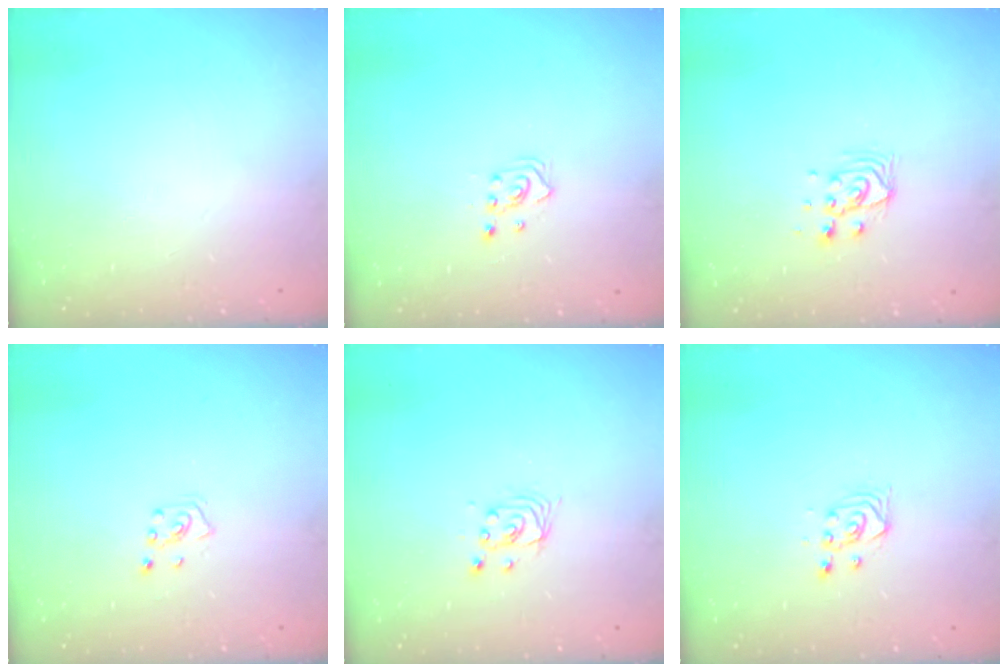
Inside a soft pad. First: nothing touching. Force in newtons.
{"total": 2.3, "press": 2.3, "slide": 0.3}
{"total": 7.6, "press": 7.6, "slide": 0.3}
{"total": 2.8, "press": 2.8, "slide": 0.2}
{"total": 2.9, "press": 2.9, "slide": 0.0}
{"total": 3.3, "press": 3.2, "slide": 0.4}